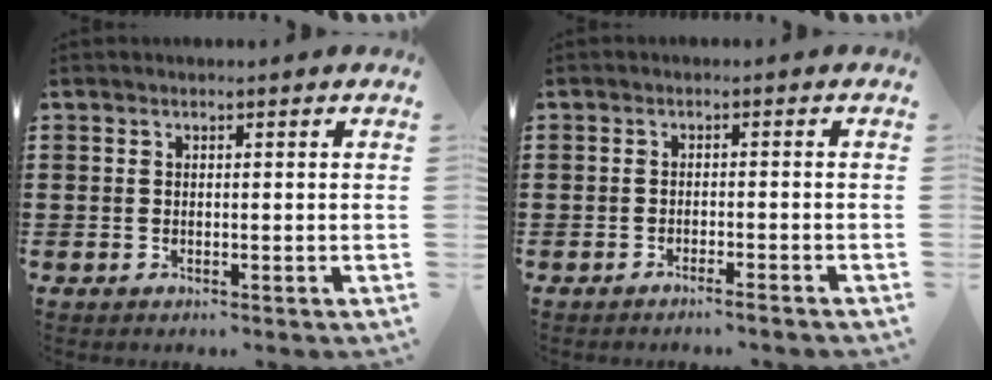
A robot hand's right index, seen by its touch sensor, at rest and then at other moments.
{"total": 1.5, "force": [-1.4, -0.3, 0.6], "torque": [-0.010, 0.000, -0.027]}